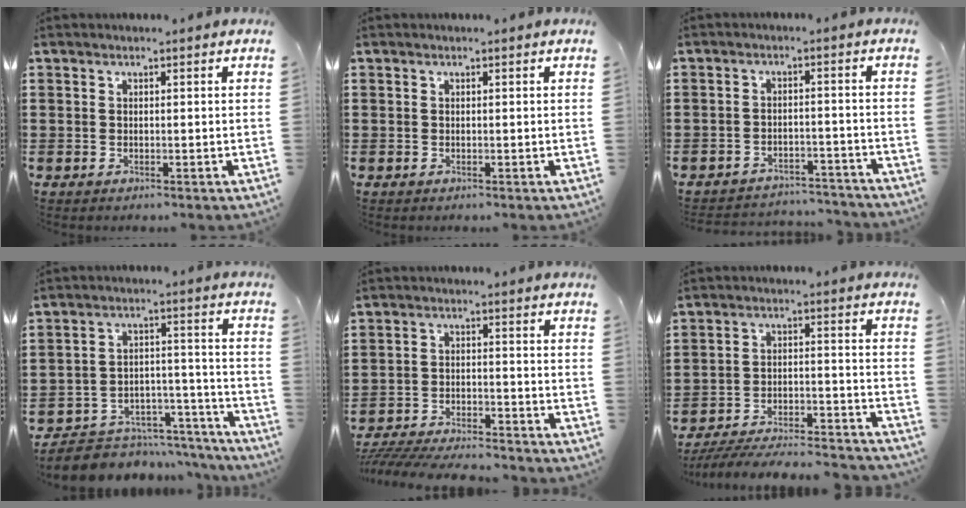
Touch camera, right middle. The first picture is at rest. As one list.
[{"total": 0.0}, {"total": 3.5, "force": [-3.5, 0.3, 0.0], "torque": [-0.006, 0.000, -0.073]}, {"total": 5.4, "force": [-4.9, 2.2, 0.6], "torque": [-0.012, 0.017, -0.094]}, {"total": 5.6, "force": [-5.4, 0.4, 1.0], "torque": [-0.027, 0.000, -0.110]}, {"total": 6.5, "force": [-6.2, 0.5, 1.8], "torque": [-0.036, 0.000, -0.122]}]